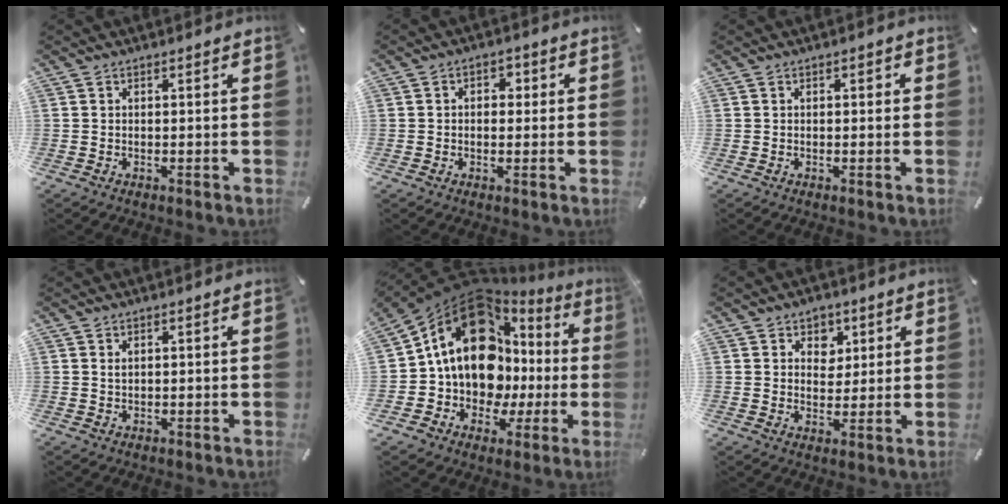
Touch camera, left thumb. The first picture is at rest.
{"total": 3.1, "force": [-0.2, 2.4, 1.9], "torque": [-0.023, 0.006, -0.011]}
{"total": 0.7, "force": [-0.1, 0.5, 0.4], "torque": [-0.007, 0.004, -0.003]}
{"total": 0.9, "force": [0.4, 0.5, 0.6], "torque": [-0.013, 0.001, 0.007]}
{"total": 19.3, "force": [4.5, 14.5, 11.9], "torque": [-0.205, -0.039, 0.083]}
{"total": 5.1, "force": [2.1, 4.5, 1.0], "torque": [-0.005, -0.007, 0.031]}